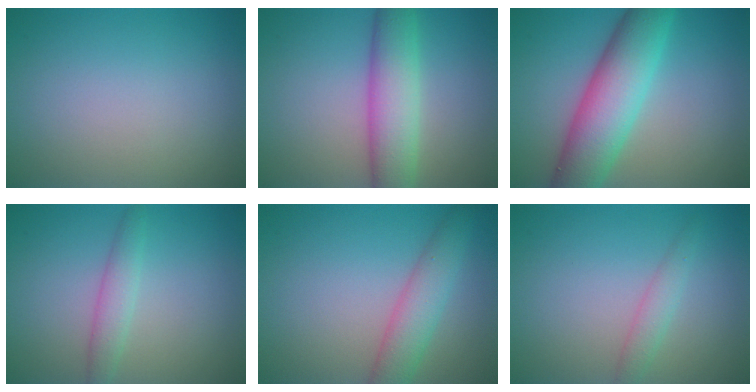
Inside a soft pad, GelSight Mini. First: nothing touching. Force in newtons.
{"total": 5.8, "press": 5.8, "slide": 0.4}
{"total": 8.3, "press": 8.3, "slide": 0.1}
{"total": 2.0, "press": 2.0, "slide": 0.1}
{"total": 3.9, "press": 3.9, "slide": 0.3}
{"total": 1.6, "press": 1.6, "slide": 0.0}